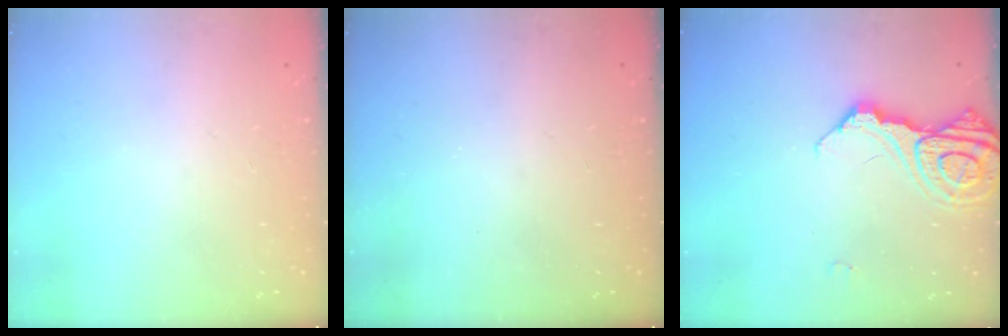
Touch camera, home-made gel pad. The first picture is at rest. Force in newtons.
{"total": 0.0}
{"total": 13.0, "press": 13.0, "slide": 1.5}